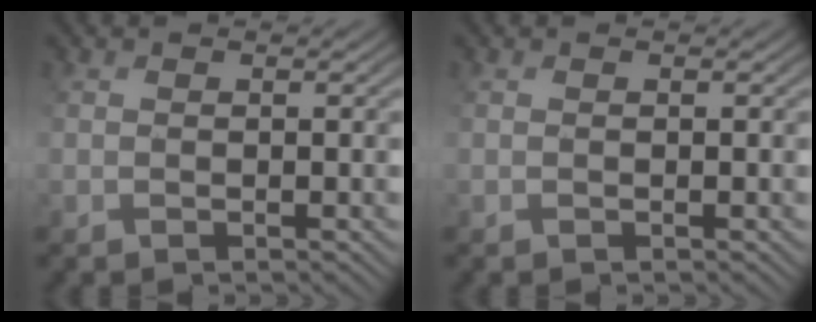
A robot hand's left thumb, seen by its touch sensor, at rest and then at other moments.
{"total": 0.0}